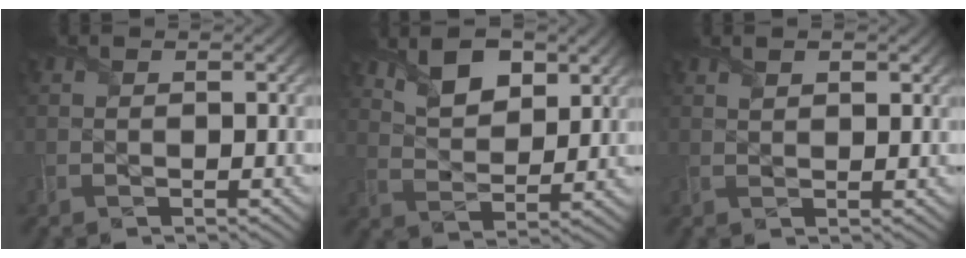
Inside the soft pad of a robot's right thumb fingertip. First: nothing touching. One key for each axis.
{"total": 7.6, "fx": 4.6, "fy": 3.6, "fz": 4.9, "tx": -0.101, "ty": 0.002, "tz": 0.090}
{"total": 2.5, "fx": 1.6, "fy": 0.9, "fz": 1.8, "tx": -0.027, "ty": -0.004, "tz": 0.032}